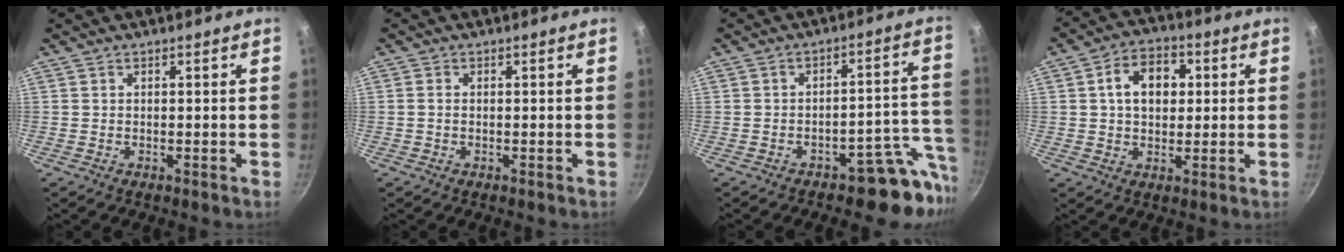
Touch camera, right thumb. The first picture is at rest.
{"total": 0.9, "force": [-0.1, 0.6, 0.7], "torque": [-0.016, 0.003, -0.003]}
{"total": 8.8, "force": [-5.9, 4.2, 5.0], "torque": [0.006, 0.067, -0.080]}
{"total": 9.6, "force": [1.8, 6.8, 6.6], "torque": [-0.079, 0.012, 0.020]}